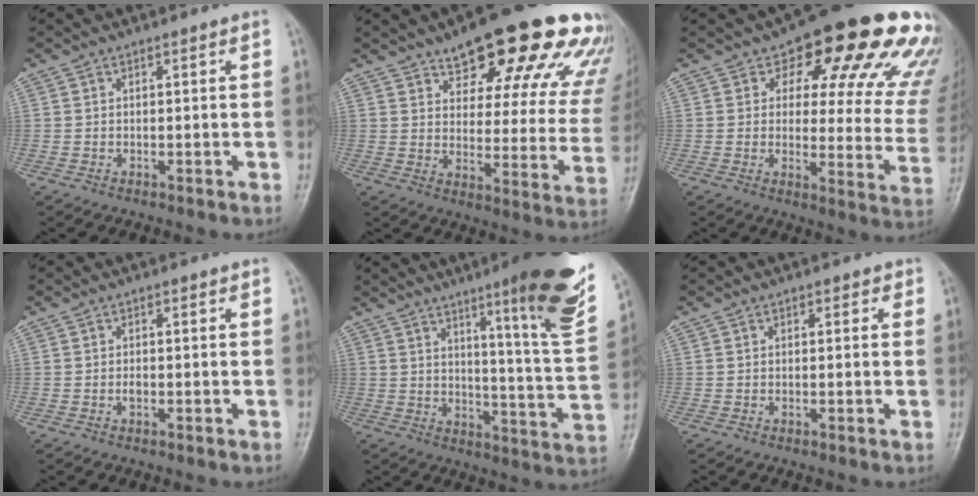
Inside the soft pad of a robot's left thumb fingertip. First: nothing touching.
{"total": 26.2, "force": [17.4, 9.4, 17.2], "torque": [-0.190, -0.055, 0.224]}
{"total": 23.1, "force": [13.8, 10.3, 15.4], "torque": [-0.146, -0.052, 0.158]}
{"total": 0.9, "force": [-0.2, 0.6, 0.7], "torque": [-0.009, 0.001, -0.005]}
{"total": 19.8, "force": [11.4, 2.1, 16.1], "torque": [-0.185, -0.064, 0.159]}
{"total": 1.2, "force": [0.5, 0.9, 0.6], "torque": [0.009, 0.001, 0.001]}